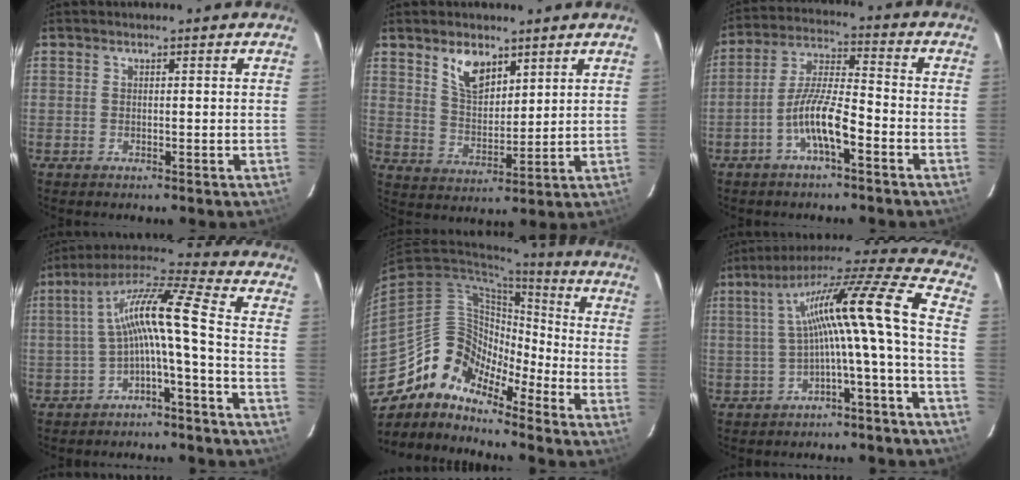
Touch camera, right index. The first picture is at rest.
{"total": 7.5, "force": [4.7, 3.9, 4.4], "torque": [-0.076, 0.007, 0.094]}
{"total": 9.1, "force": [-4.6, 1.7, 7.7], "torque": [-0.160, 0.007, -0.088]}
{"total": 11.3, "force": [-2.5, 0.0, 11.0], "torque": [-0.217, 0.020, -0.049]}
{"total": 13.0, "force": [-9.9, 6.7, 5.0], "torque": [-0.090, 0.017, -0.212]}
{"total": 16.3, "force": [-2.3, -0.3, 16.1], "torque": [-0.270, 0.010, -0.043]}